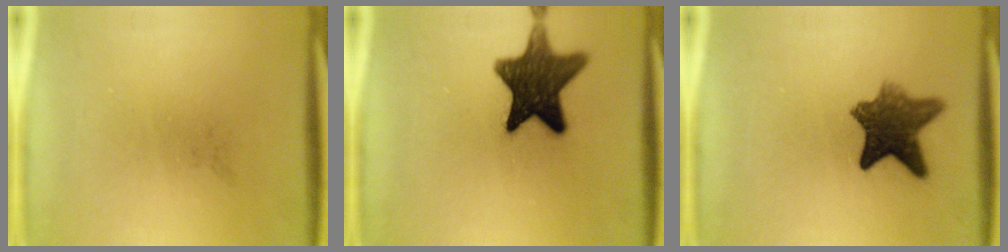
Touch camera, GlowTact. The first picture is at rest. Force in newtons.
{"total": 13.3}
{"total": 8.7}